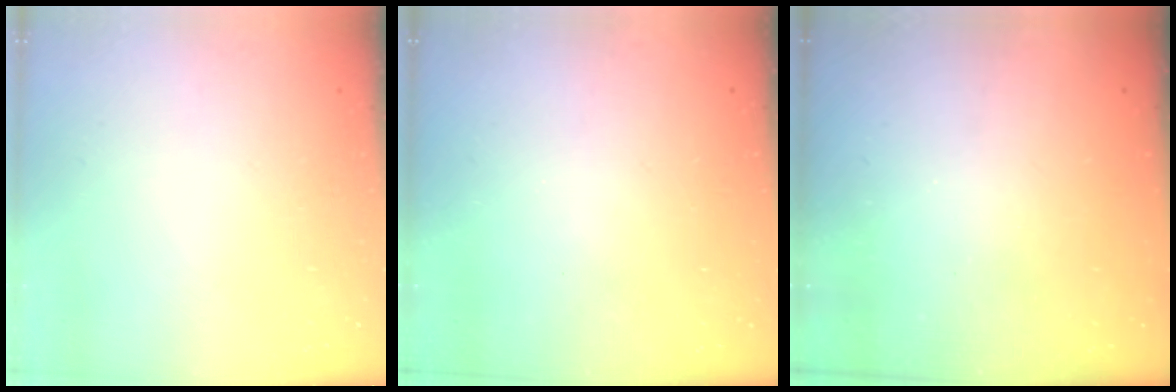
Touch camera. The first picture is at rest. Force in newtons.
{"total": 3.1, "press": 3.1, "slide": 0.1}
{"total": 3.0, "press": 3.0, "slide": 0.1}